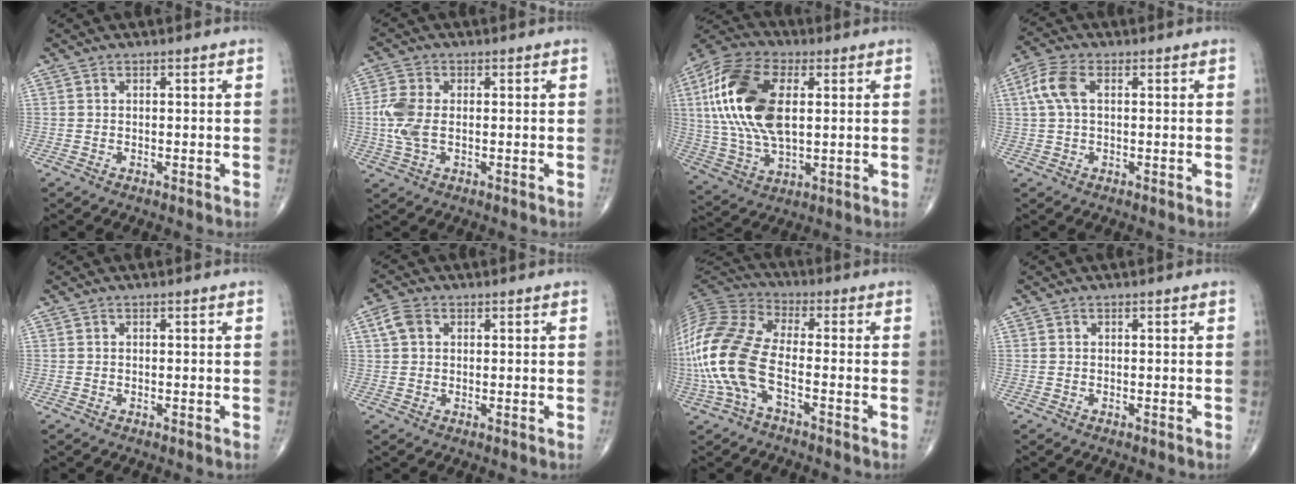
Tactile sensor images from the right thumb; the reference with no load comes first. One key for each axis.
{"total": 6.3, "fx": -0.2, "fy": 3.7, "fz": 5.2, "tx": -0.134, "ty": 0.005, "tz": -0.007}
{"total": 20.7, "fx": 3.8, "fy": 10.8, "fz": 17.2, "tx": -0.359, "ty": 0.000, "tz": 0.062}
{"total": 6.0, "fx": 1.2, "fy": 3.3, "fz": 4.9, "tx": -0.125, "ty": 0.019, "tz": 0.021}
{"total": 0.0}
{"total": 3.5, "fx": 1.1, "fy": 2.6, "fz": 2.1, "tx": -0.041, "ty": 0.009, "tz": 0.019}
{"total": 17.1, "fx": -4.4, "fy": 7.8, "fz": 14.5, "tx": -0.332, "ty": 0.030, "tz": -0.088}
{"total": 0.0}